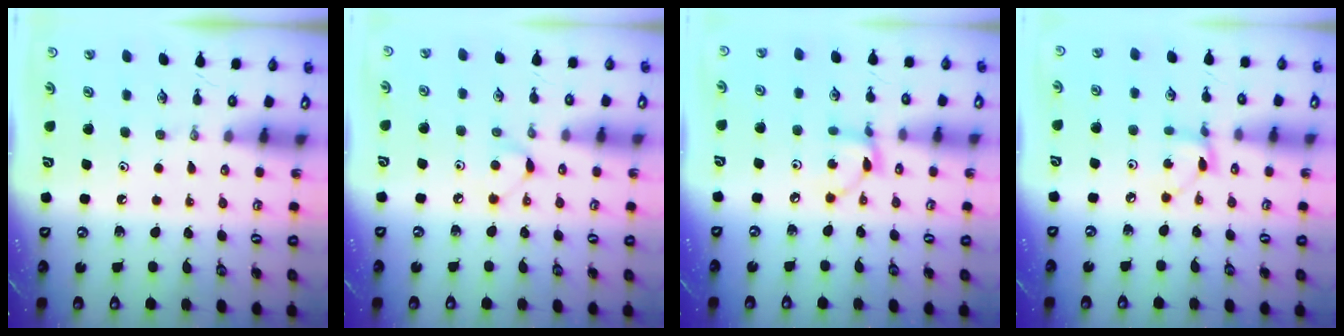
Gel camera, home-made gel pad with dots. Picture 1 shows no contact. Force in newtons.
{"total": 4.8, "press": 4.8, "slide": 0.6}
{"total": 4.8, "press": 4.8, "slide": 0.1}
{"total": 2.8, "press": 2.8, "slide": 0.2}